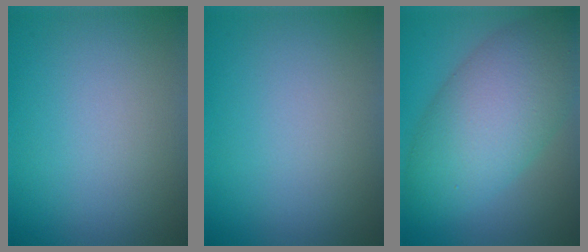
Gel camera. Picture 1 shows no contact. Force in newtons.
{"total": 0.0}
{"total": 9.1, "press": 9.1, "slide": 0.0}